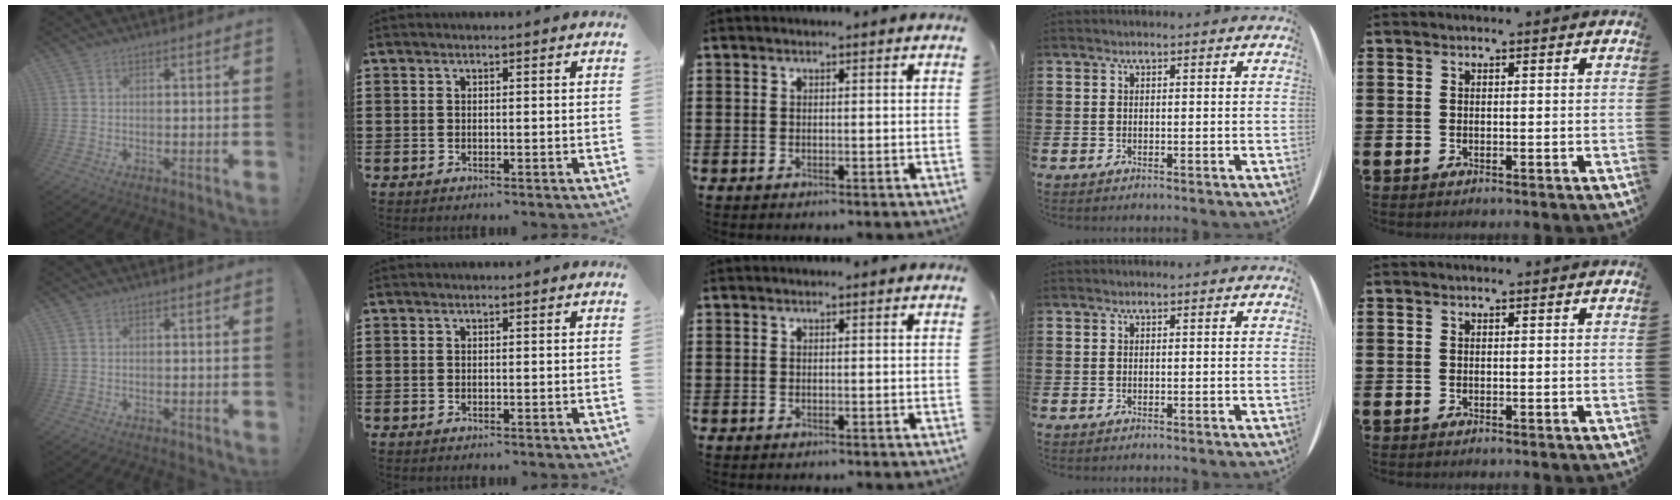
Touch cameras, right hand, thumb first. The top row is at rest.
{}